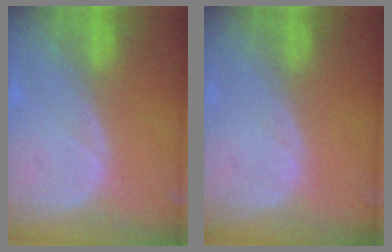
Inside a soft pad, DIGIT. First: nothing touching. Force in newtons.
{"total": 0.0}